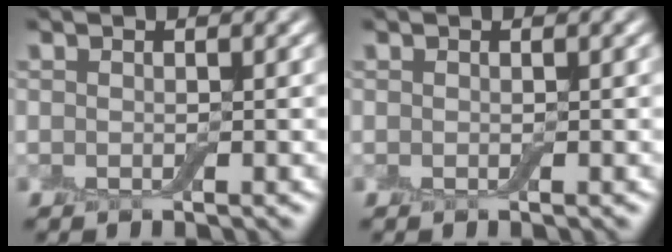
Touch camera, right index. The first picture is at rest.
{"total": 0.0}